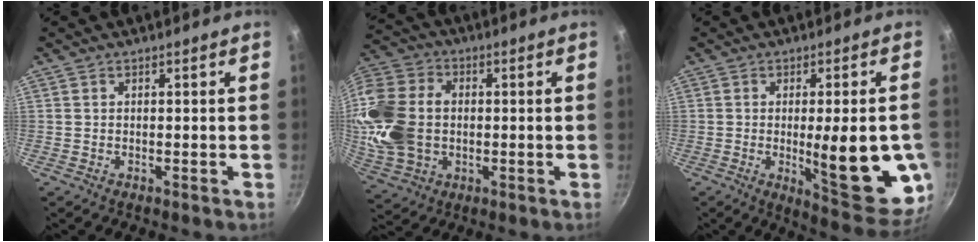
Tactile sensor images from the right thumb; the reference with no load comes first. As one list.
[{"total": 19.8, "force": [-0.2, 14.7, 13.2], "torque": [-0.267, 0.017, 0.000]}, {"total": 19.4, "force": [-2.5, 6.4, 18.2], "torque": [-0.212, -0.017, -0.026]}]